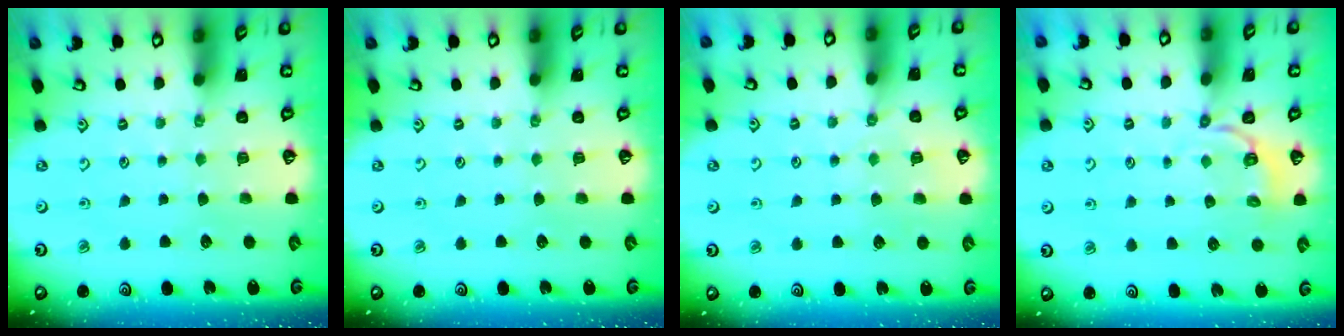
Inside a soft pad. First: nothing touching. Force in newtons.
{"total": 0.0}
{"total": 4.8, "press": 4.7, "slide": 0.7}
{"total": 3.5, "press": 2.6, "slide": 2.4}